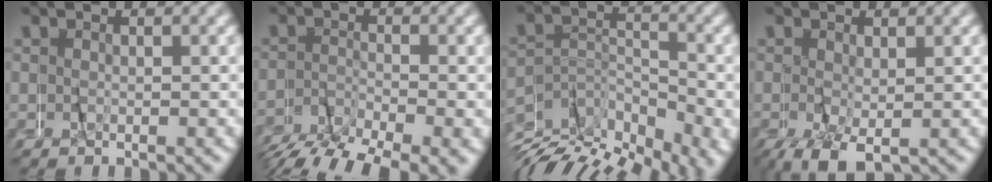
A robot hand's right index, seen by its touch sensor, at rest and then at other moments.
{"total": 5.2, "force": [-4.7, 0.9, 1.8], "torque": [-0.027, 0.001, -0.083]}
{"total": 7.5, "force": [-6.3, 2.7, 3.0], "torque": [-0.041, -0.011, -0.110]}
{"total": 4.5, "force": [-2.5, 1.7, 3.3], "torque": [-0.063, -0.023, -0.024]}